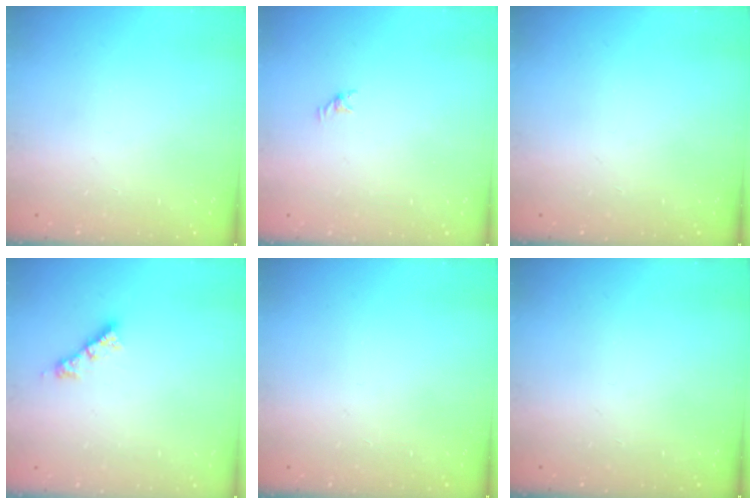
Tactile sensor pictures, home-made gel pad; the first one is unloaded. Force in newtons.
{"total": 0.5, "press": 0.3, "slide": 0.4}
{"total": 0.0}
{"total": 3.3, "press": 3.3, "slide": 0.2}
{"total": 0.0}
{"total": 0.0}